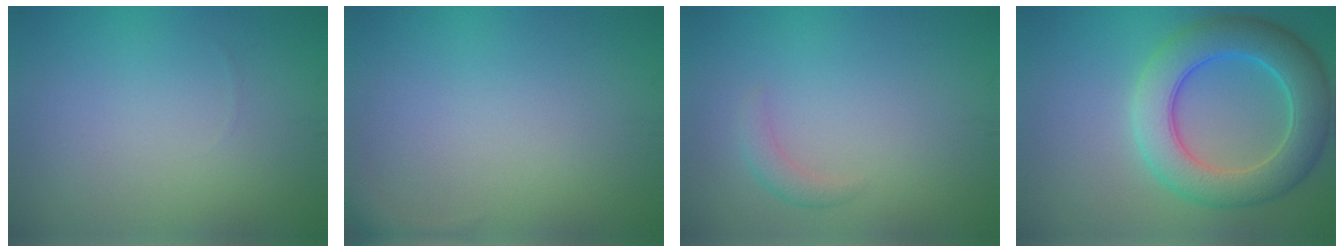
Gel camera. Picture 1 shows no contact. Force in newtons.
{"total": 1.1, "press": 1.1, "slide": 0.1}
{"total": 1.4, "press": 1.4, "slide": 0.0}
{"total": 7.9, "press": 7.9, "slide": 0.3}